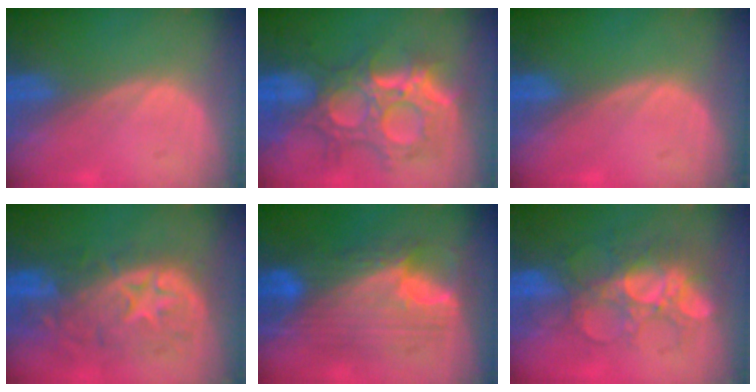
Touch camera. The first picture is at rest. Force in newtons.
{"total": 12.0, "press": 10.7, "slide": 5.4}
{"total": 0.0}
{"total": 11.1, "press": 9.8, "slide": 5.2}
{"total": 11.1, "press": 11.1, "slide": 1.1}
{"total": 9.2, "press": 8.6, "slide": 3.4}